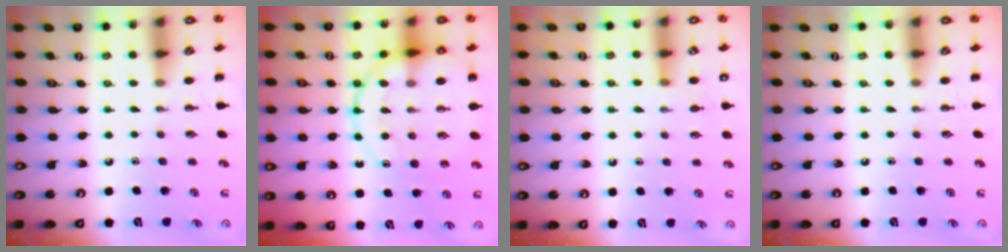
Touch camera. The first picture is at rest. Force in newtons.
{"total": 17.9, "press": 17.8, "slide": 2.2}
{"total": 5.7, "press": 5.5, "slide": 1.7}
{"total": 0.0}